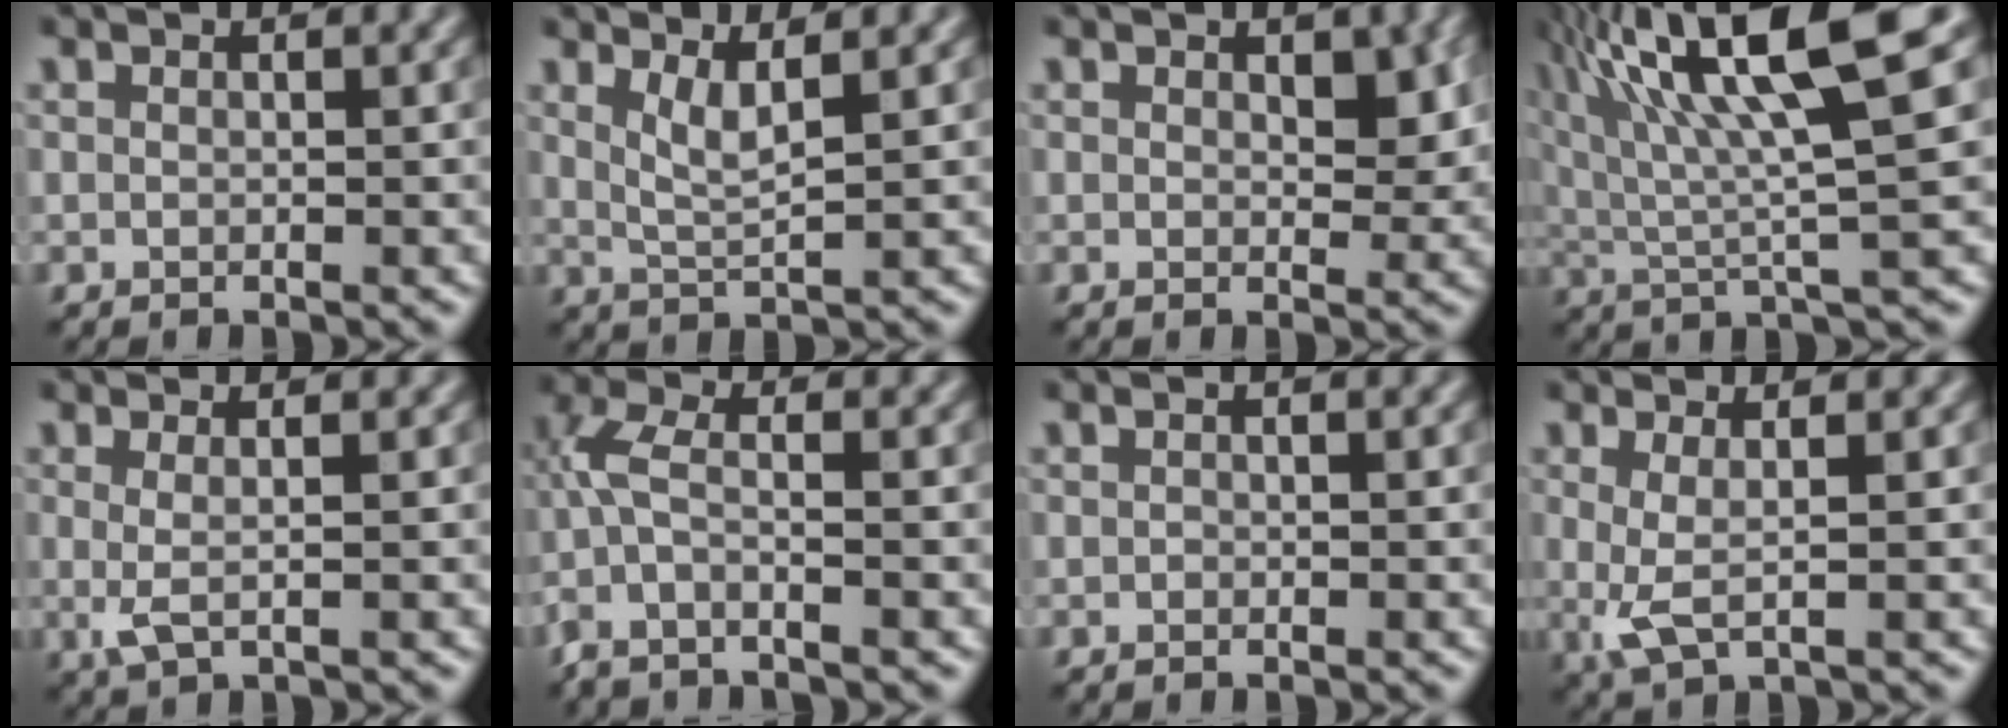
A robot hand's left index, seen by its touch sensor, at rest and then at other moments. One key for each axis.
{"total": 2.6, "fx": 1.3, "fy": 0.6, "fz": 2.1, "tx": -0.037, "ty": -0.008, "tz": 0.027}
{"total": 2.8, "fx": 0.6, "fy": 1.6, "fz": 2.2, "tx": -0.023, "ty": -0.006, "tz": 0.011}
{"total": 13.0, "fx": 5.6, "fy": 2.7, "fz": 11.4, "tx": -0.192, "ty": 0.025, "tz": 0.098}
{"total": 2.0, "fx": 0.1, "fy": 0.6, "fz": 1.9, "tx": -0.038, "ty": -0.003, "tz": 0.000}
{"total": 3.4, "fx": -1.6, "fy": 0.8, "fz": 2.8, "tx": -0.073, "ty": -0.001, "tz": -0.047}
{"total": 0.0}
{"total": 2.5, "fx": 0.2, "fy": 0.7, "fz": 2.4, "tx": -0.053, "ty": -0.003, "tz": 0.003}